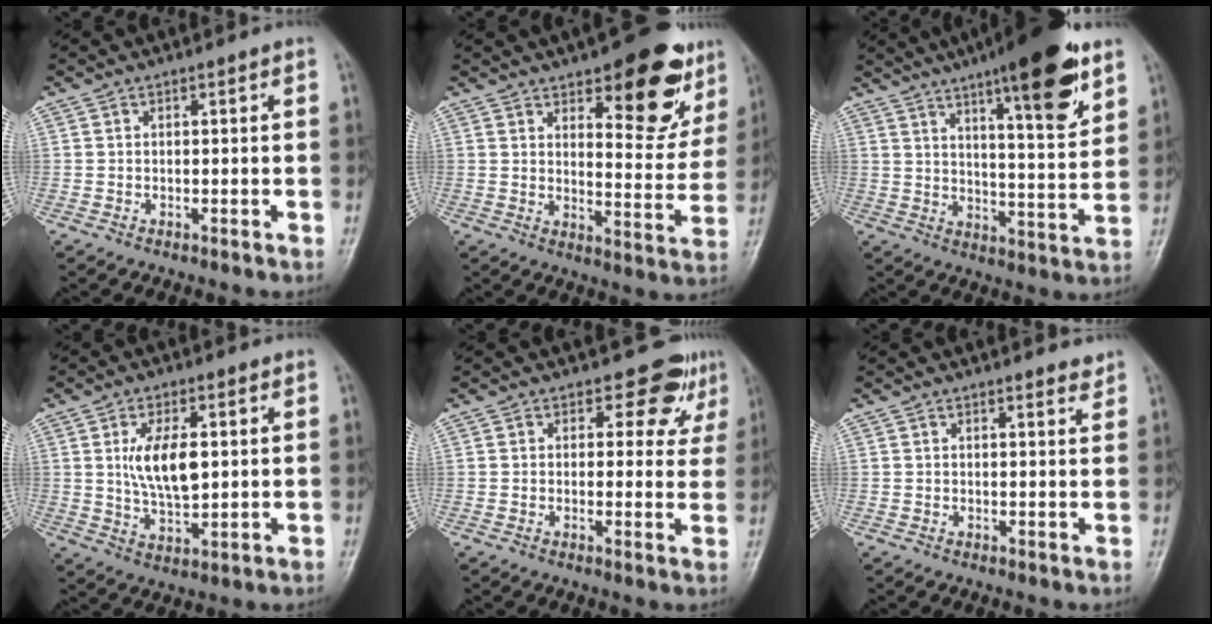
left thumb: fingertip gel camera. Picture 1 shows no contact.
{"total": 16.0, "force": [9.4, 6.5, 11.3], "torque": [-0.088, -0.052, 0.128]}
{"total": 17.9, "force": [10.7, 3.8, 13.9], "torque": [-0.180, -0.054, 0.160]}
{"total": 9.5, "force": [1.7, 4.5, 8.1], "torque": [-0.141, -0.013, 0.034]}
{"total": 6.0, "force": [4.2, 3.9, 1.8], "torque": [0.012, -0.025, 0.036]}
{"total": 2.1, "force": [1.9, 0.5, 0.6], "torque": [-0.002, -0.014, 0.021]}